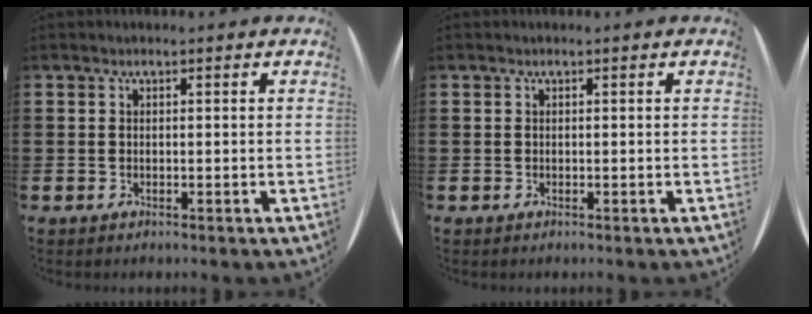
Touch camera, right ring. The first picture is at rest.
{"total": 0.0}